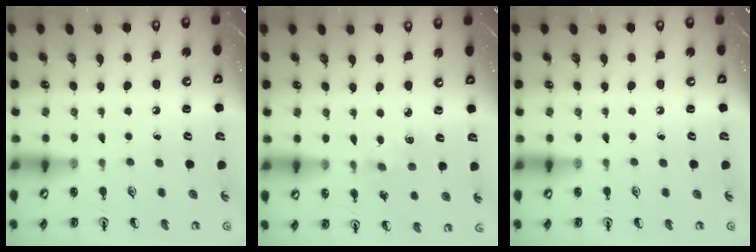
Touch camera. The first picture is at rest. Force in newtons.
{"total": 3.0, "press": 3.0, "slide": 0.4}
{"total": 0.0}